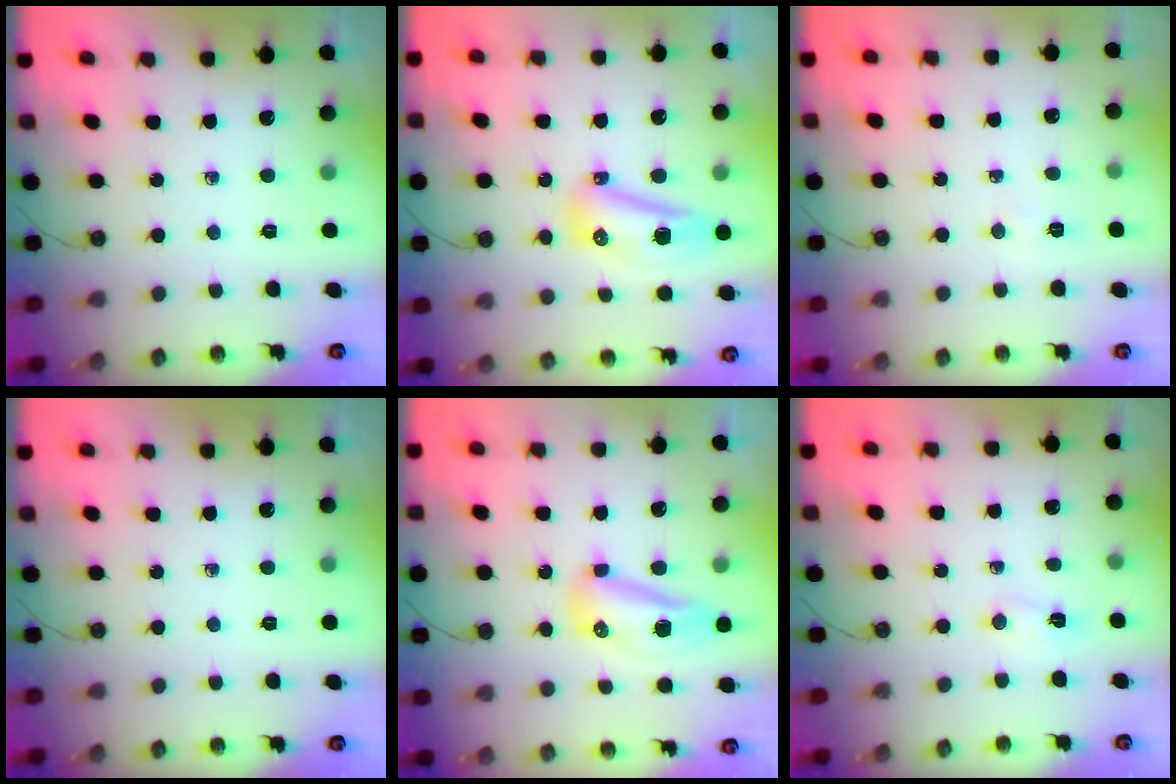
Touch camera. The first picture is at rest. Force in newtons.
{"total": 9.9, "press": 9.8, "slide": 1.3}
{"total": 4.0, "press": 3.9, "slide": 0.7}
{"total": 0.0}
{"total": 14.7, "press": 11.6, "slide": 9.2}
{"total": 3.2, "press": 2.9, "slide": 1.4}